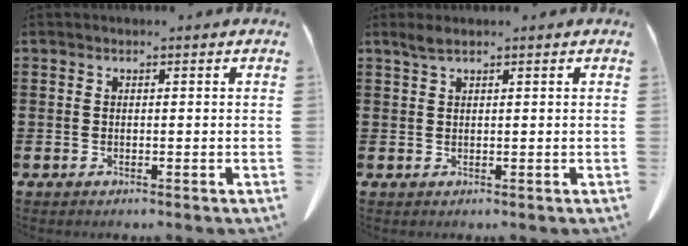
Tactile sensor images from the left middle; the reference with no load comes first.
{"total": 1.6, "force": [1.0, 0.2, 1.2], "torque": [-0.025, 0.001, 0.019]}